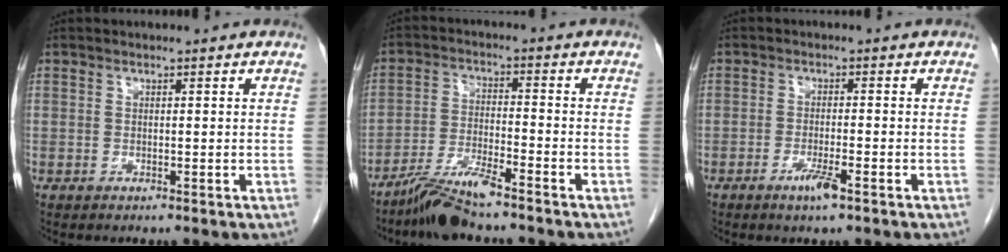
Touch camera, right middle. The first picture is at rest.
{"total": 6.9, "force": [-5.8, 0.2, 3.8], "torque": [-0.078, -0.021, -0.112]}
{"total": 3.3, "force": [-2.0, 0.1, 2.6], "torque": [-0.051, -0.006, -0.036]}